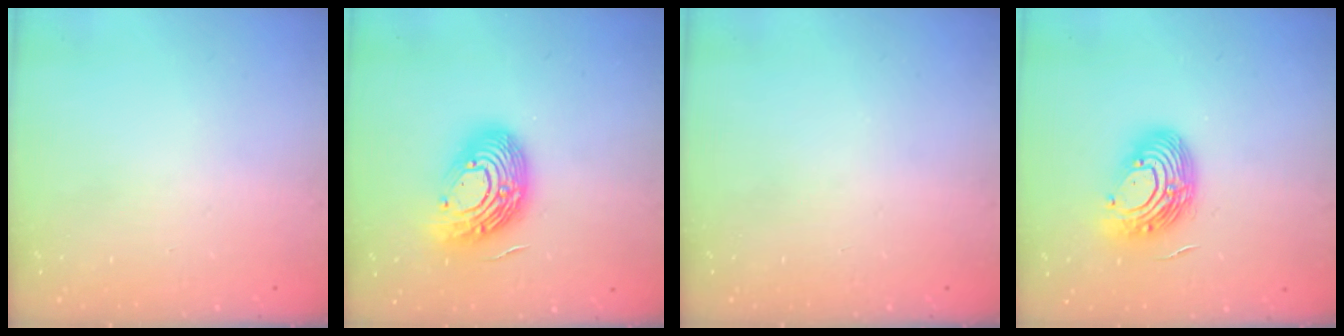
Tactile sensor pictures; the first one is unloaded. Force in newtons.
{"total": 17.0, "press": 16.9, "slide": 1.2}
{"total": 0.0}
{"total": 12.8, "press": 12.6, "slide": 2.2}